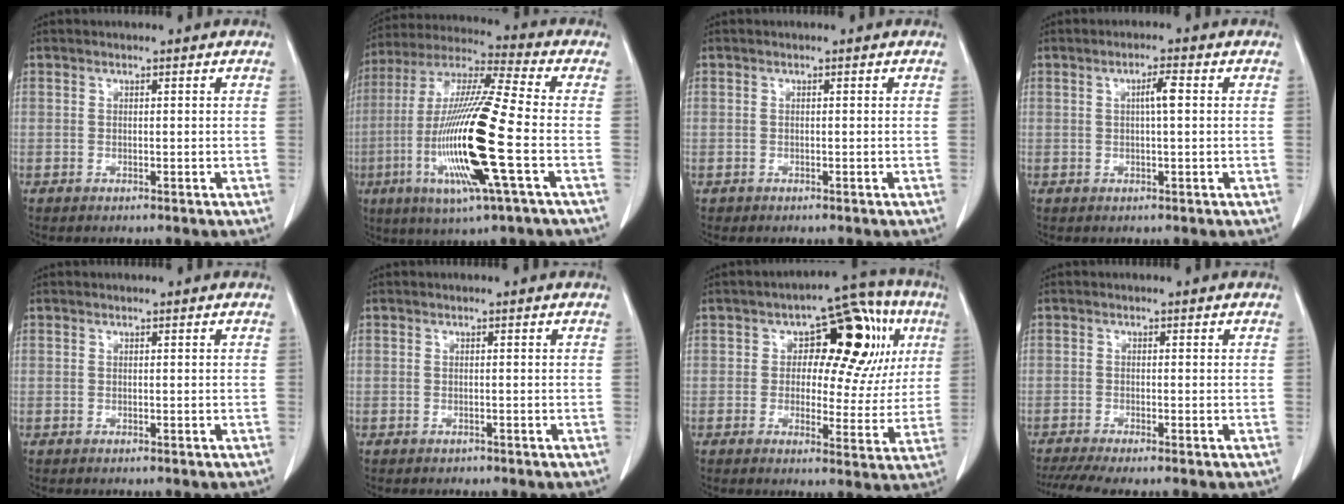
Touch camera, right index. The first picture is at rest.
{"total": 19.4, "force": [-4.8, 0.6, 18.8], "torque": [-0.395, -0.019, -0.097]}
{"total": 0.5, "force": [-0.3, 0.4, 0.0], "torque": [-0.001, 0.005, -0.005]}
{"total": 2.7, "force": [0.4, 0.1, 2.6], "torque": [-0.046, 0.003, 0.007]}
{"total": 0.0}
{"total": 0.5, "force": [-0.4, 0.3, 0.1], "torque": [-0.010, -0.001, -0.007]}
{"total": 14.0, "force": [3.7, 7.3, 11.3], "torque": [-0.121, 0.043, 0.049]}
{"total": 5.4, "force": [-4.1, 0.2, 3.5], "torque": [-0.061, -0.006, -0.069]}